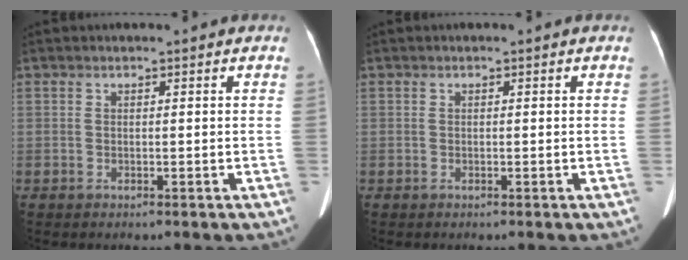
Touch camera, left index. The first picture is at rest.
{"total": 0.0}